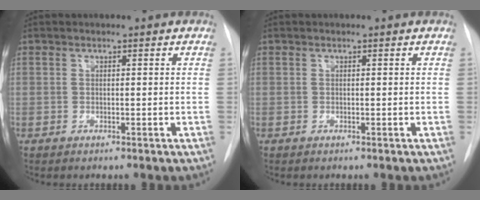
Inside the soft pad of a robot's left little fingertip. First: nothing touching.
{"total": 0.0}